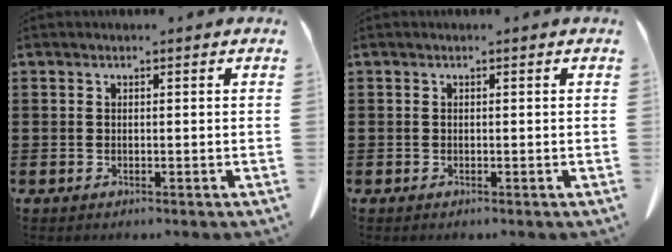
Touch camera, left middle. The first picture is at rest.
{"total": 0.0}